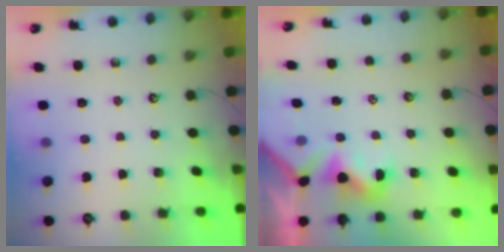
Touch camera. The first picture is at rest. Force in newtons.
{"total": 1.6, "press": 1.5, "slide": 0.7}